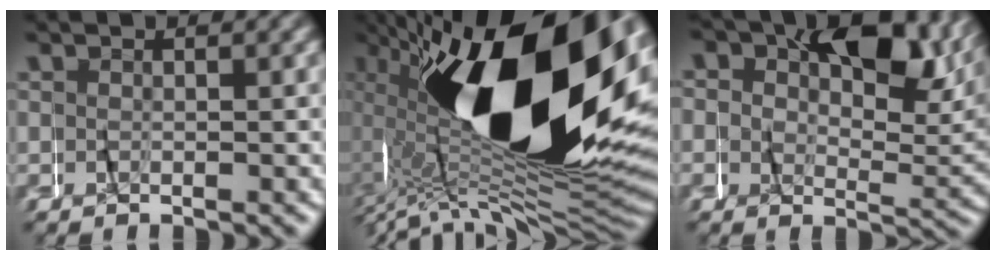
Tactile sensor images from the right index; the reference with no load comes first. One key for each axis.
{"total": 31.4, "fx": 2.5, "fy": 13.5, "fz": 28.2, "tx": -0.384, "ty": 0.066, "tz": 0.012}
{"total": 8.7, "fx": 3.4, "fy": 4.8, "fz": 6.4, "tx": -0.095, "ty": 0.003, "tz": 0.042}